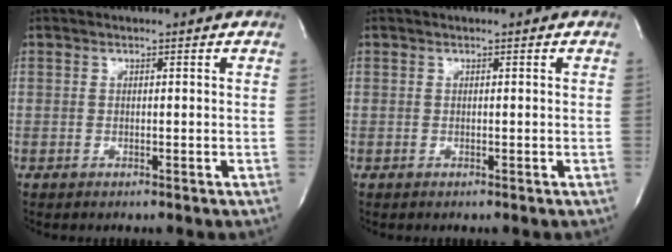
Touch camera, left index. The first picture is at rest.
{"total": 0.0}